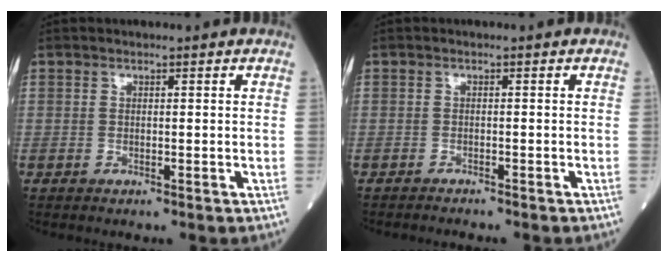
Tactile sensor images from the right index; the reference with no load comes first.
{"total": 2.6, "force": [-2.4, 0.1, 0.9], "torque": [-0.015, -0.003, -0.030]}